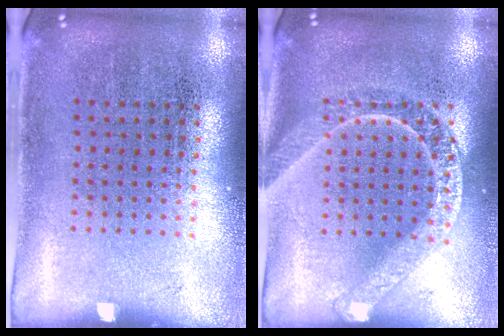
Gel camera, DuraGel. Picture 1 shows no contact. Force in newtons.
{"total": 1.7, "press": 1.7, "slide": 0.2}